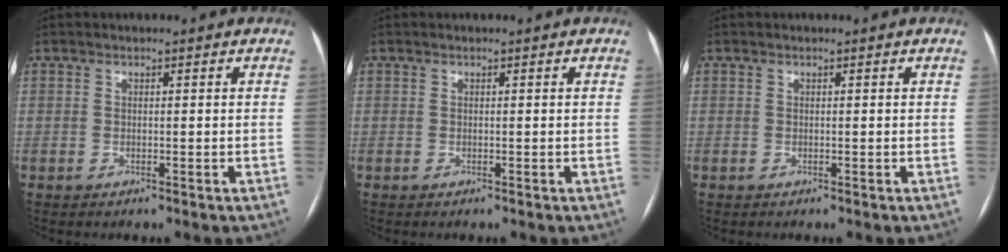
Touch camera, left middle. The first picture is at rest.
{"total": 0.0}
{"total": 0.0}